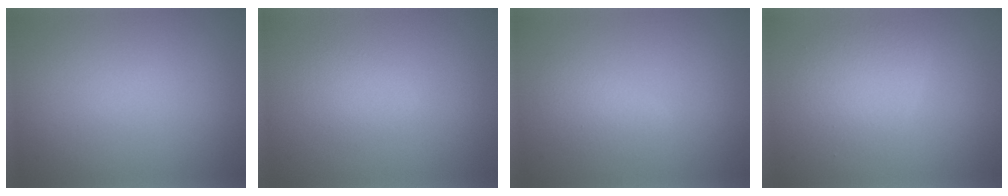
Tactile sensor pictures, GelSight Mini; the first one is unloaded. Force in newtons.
{"total": 1.8, "press": 1.8, "slide": 0.1}
{"total": 1.8, "press": 1.8, "slide": 0.1}
{"total": 3.0, "press": 3.0, "slide": 0.1}